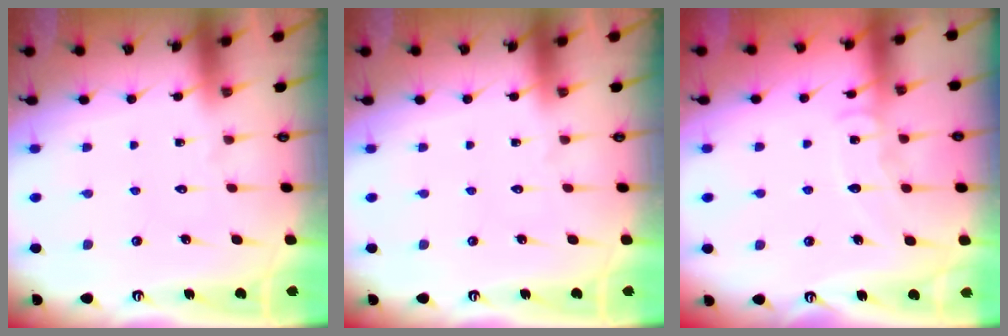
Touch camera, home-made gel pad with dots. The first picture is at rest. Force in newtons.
{"total": 0.0}
{"total": 7.3, "press": 7.2, "slide": 0.6}